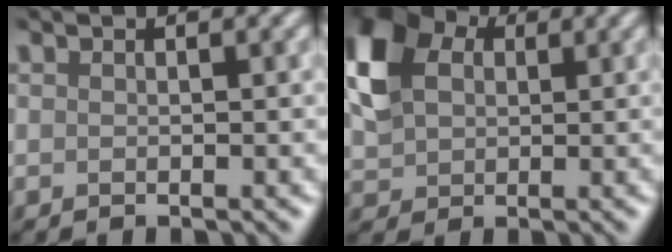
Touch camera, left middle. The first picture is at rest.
{"total": 7.0, "force": [2.1, 5.1, 4.3], "torque": [-0.118, 0.016, 0.037]}